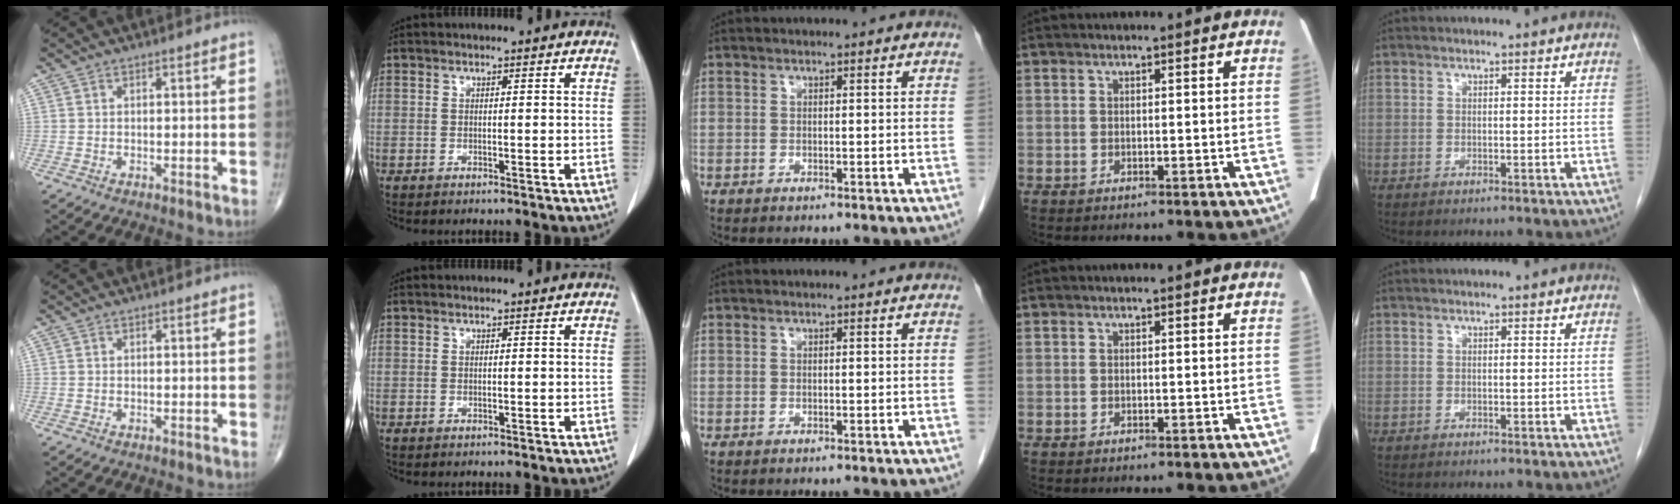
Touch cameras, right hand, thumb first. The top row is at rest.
{}